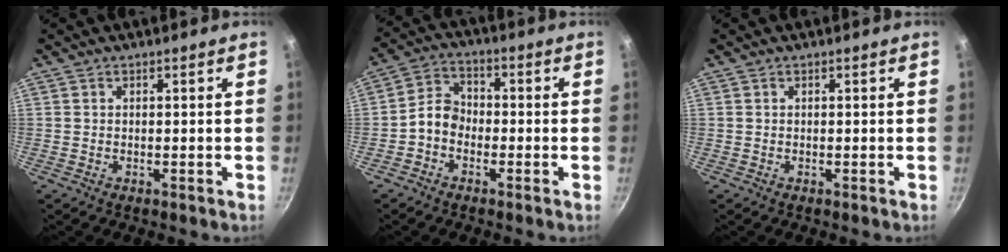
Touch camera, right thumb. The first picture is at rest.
{"total": 5.5, "force": [-2.0, 4.2, 2.9], "torque": [-0.036, 0.031, -0.053]}
{"total": 0.0}